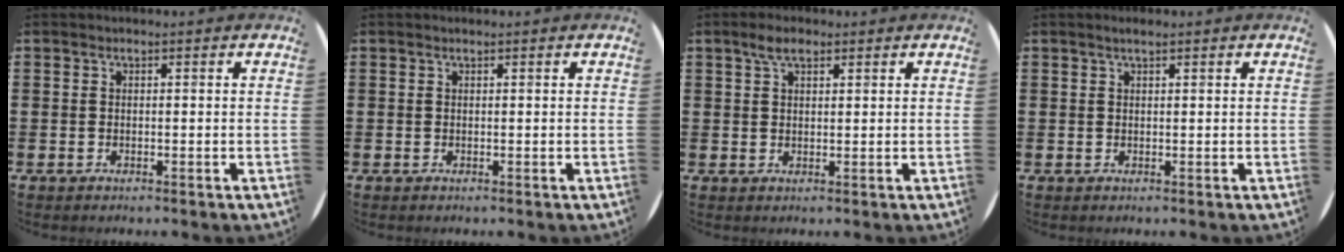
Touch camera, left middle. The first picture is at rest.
{"total": 0.0}
{"total": 3.2, "force": [2.3, 1.4, 1.8], "torque": [-0.023, 0.001, 0.037]}
{"total": 1.0, "force": [0.7, 0.2, 0.6], "torque": [-0.012, 0.004, 0.012]}